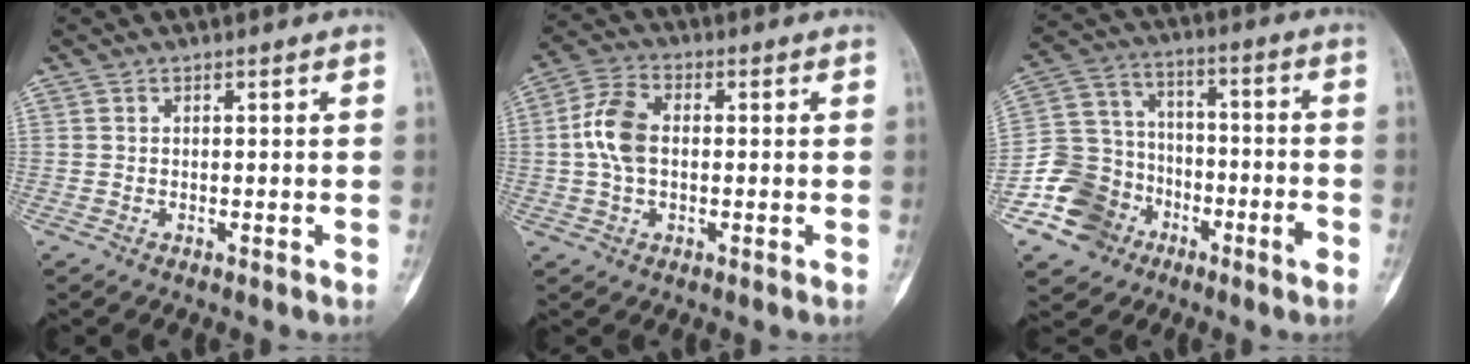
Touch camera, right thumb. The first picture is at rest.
{"total": 8.7, "force": [0.1, 5.3, 6.9], "torque": [-0.139, 0.020, -0.006]}
{"total": 13.6, "force": [-7.2, 10.8, 4.0], "torque": [-0.044, 0.077, -0.130]}